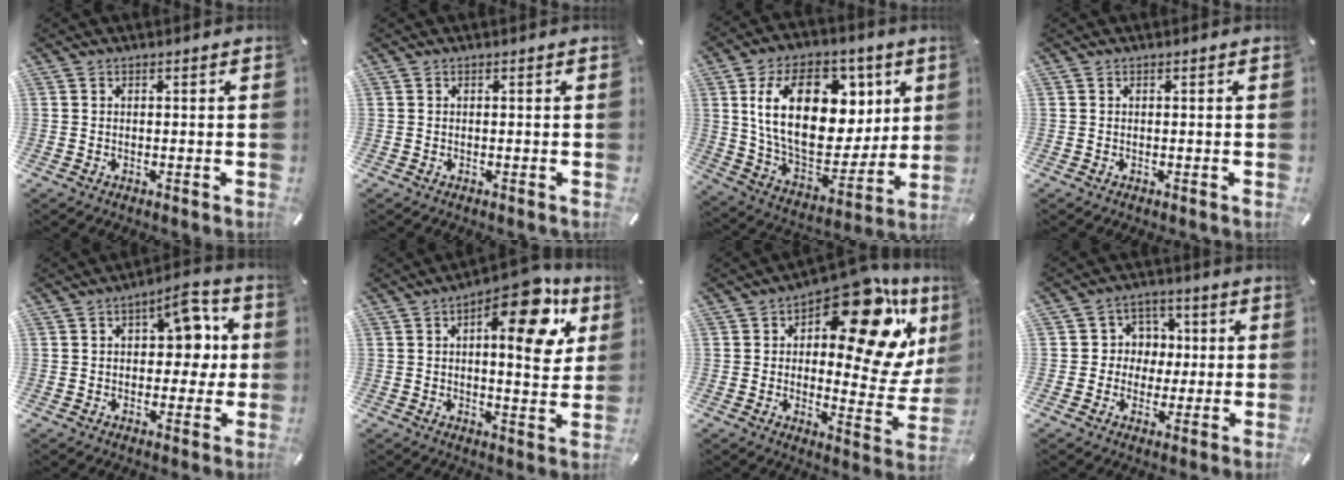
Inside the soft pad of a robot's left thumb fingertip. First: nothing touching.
{"total": 0.0}
{"total": 24.3, "force": [7.6, 15.6, 17.0], "torque": [-0.294, -0.030, 0.125]}
{"total": 0.0}
{"total": 10.4, "force": [2.3, 6.2, 8.1], "torque": [-0.102, -0.004, 0.033]}
{"total": 16.2, "force": [7.8, 6.1, 12.8], "torque": [-0.167, -0.043, 0.117]}
{"total": 20.2, "force": [11.4, 9.0, 14.1], "torque": [-0.176, -0.093, 0.182]}
{"total": 7.0, "force": [-0.2, 7.0, 1.1], "torque": [-0.019, 0.005, -0.005]}